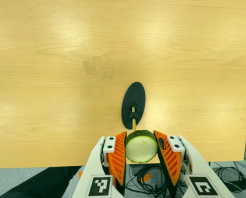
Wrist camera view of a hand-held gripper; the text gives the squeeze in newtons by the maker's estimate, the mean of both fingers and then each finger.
{"total": 13.9, "left": 13.5, "right": 14.4}